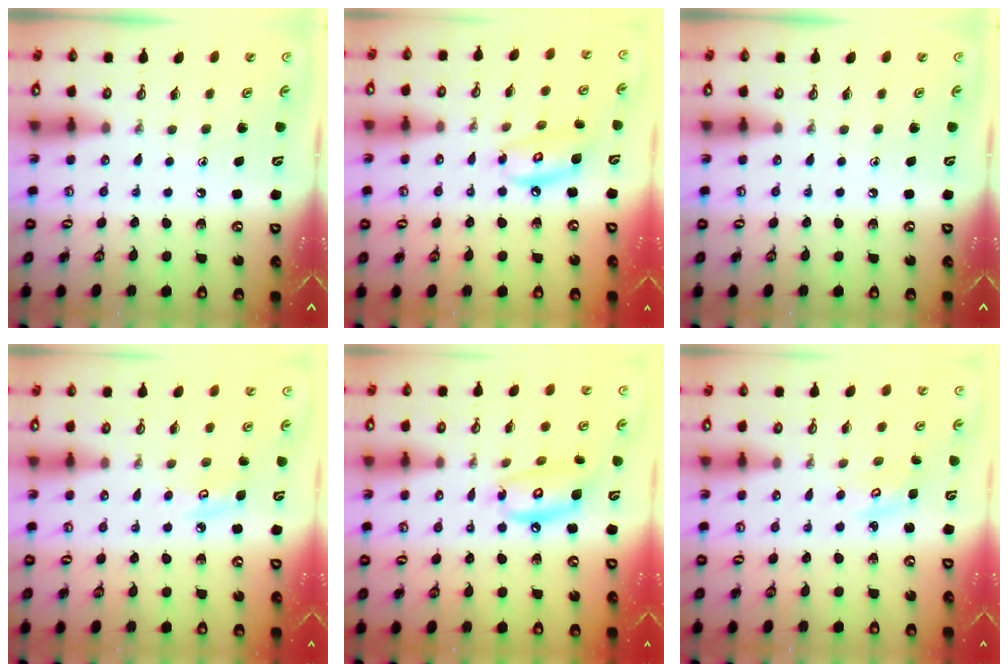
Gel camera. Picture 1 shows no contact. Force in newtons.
{"total": 10.5, "press": 10.5, "slide": 1.1}
{"total": 0.0}
{"total": 6.3, "press": 6.3, "slide": 0.4}
{"total": 12.0, "press": 12.0, "slide": 1.2}
{"total": 3.2, "press": 3.2, "slide": 0.3}